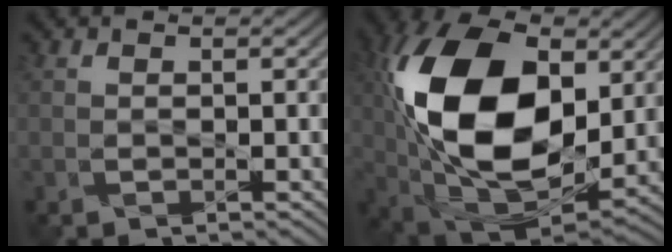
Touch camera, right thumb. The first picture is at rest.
{"total": 19.8, "force": [2.8, 11.9, 15.6], "torque": [-0.335, 0.013, 0.043]}